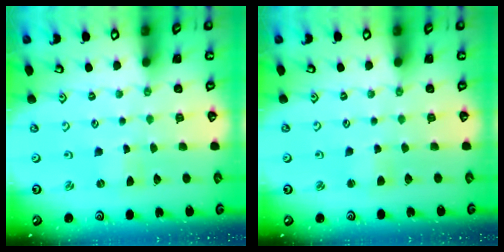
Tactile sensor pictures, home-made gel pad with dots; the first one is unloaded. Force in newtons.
{"total": 2.7, "press": 2.7, "slide": 0.3}